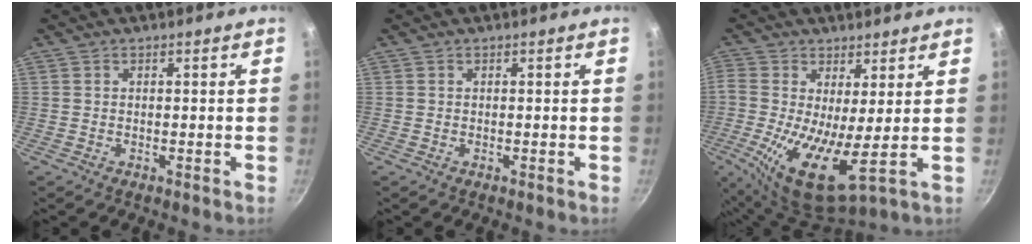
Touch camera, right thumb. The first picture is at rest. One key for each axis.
{"total": 0.0}
{"total": 10.8, "fx": 0.4, "fy": 4.0, "fz": 10.1, "tx": -0.200, "ty": -0.025, "tz": -0.002}